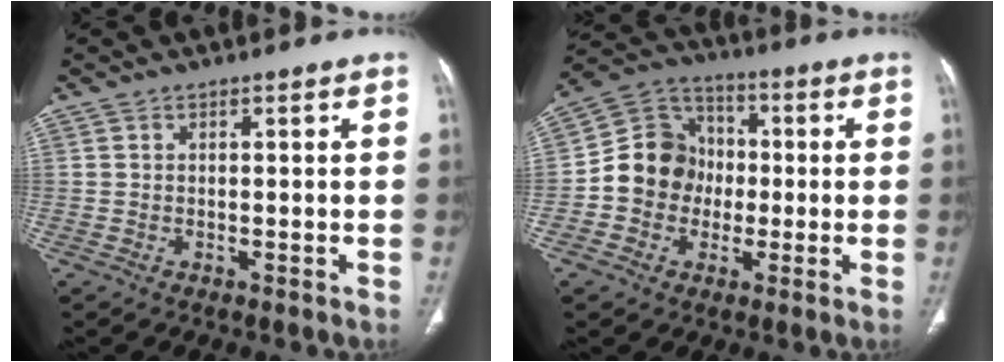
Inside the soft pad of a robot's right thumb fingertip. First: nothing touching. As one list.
[{"total": 12.1, "force": [-1.5, 10.9, 4.9], "torque": [-0.051, 0.032, -0.037]}]